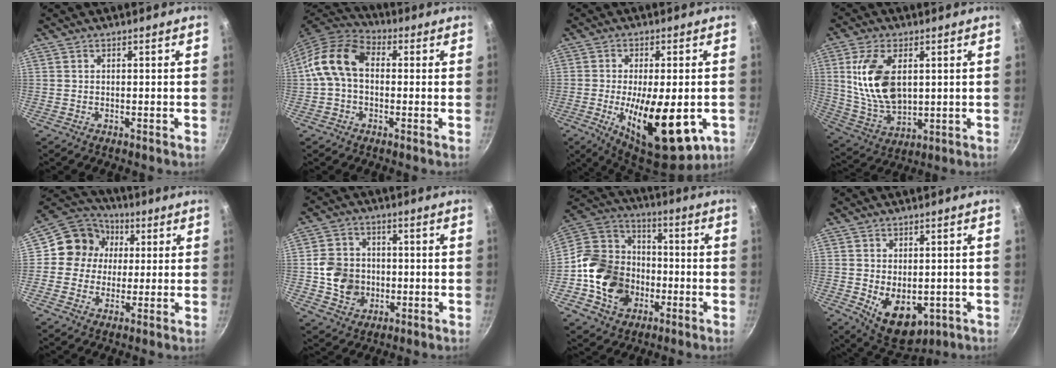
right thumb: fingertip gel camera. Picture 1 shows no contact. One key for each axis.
{"total": 12.3, "fx": 0.8, "fy": 8.2, "fz": 9.1, "tx": -0.172, "ty": 0.035, "tz": 0.003}
{"total": 18.5, "fx": -4.7, "fy": 7.4, "fz": 16.2, "tx": -0.244, "ty": -0.017, "tz": -0.048}
{"total": 14.3, "fx": 3.0, "fy": 8.0, "fz": 11.5, "tx": -0.222, "ty": -0.014, "tz": 0.070}
{"total": 12.0, "fx": 1.5, "fy": 10.9, "fz": 4.8, "tx": -0.048, "ty": 0.016, "tz": 0.017}
{"total": 9.8, "fx": -0.9, "fy": 8.5, "fz": 4.8, "tx": -0.057, "ty": 0.009, "tz": -0.013}
{"total": 18.1, "fx": -4.7, "fy": 14.3, "fz": 10.0, "tx": -0.159, "ty": 0.037, "tz": -0.085}
{"total": 11.1, "fx": -3.0, "fy": 6.9, "fz": 8.2, "tx": -0.104, "ty": -0.007, "tz": -0.024}